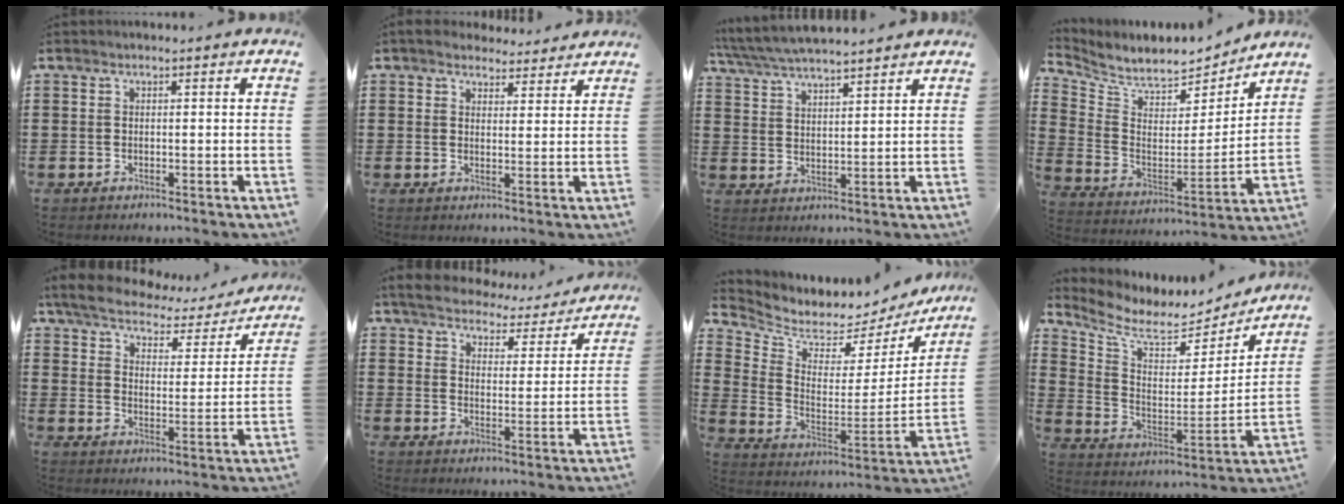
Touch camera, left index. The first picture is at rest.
{"total": 3.7, "force": [3.4, 1.2, 0.6], "torque": [-0.024, -0.008, 0.064]}
{"total": 5.1, "force": [4.9, 0.5, 1.5], "torque": [-0.047, -0.021, 0.086]}
{"total": 6.3, "force": [6.1, 1.4, 1.1], "torque": [-0.061, -0.051, 0.102]}
{"total": 4.7, "force": [4.3, 1.1, 1.5], "torque": [-0.055, -0.027, 0.069]}
{"total": 4.5, "force": [4.5, 0.3, 0.4], "torque": [-0.036, -0.035, 0.073]}
{"total": 4.4, "force": [4.2, 1.3, -0.1], "torque": [-0.035, -0.052, 0.070]}
{"total": 6.8, "force": [6.1, 2.2, 2.1], "torque": [-0.078, -0.051, 0.103]}